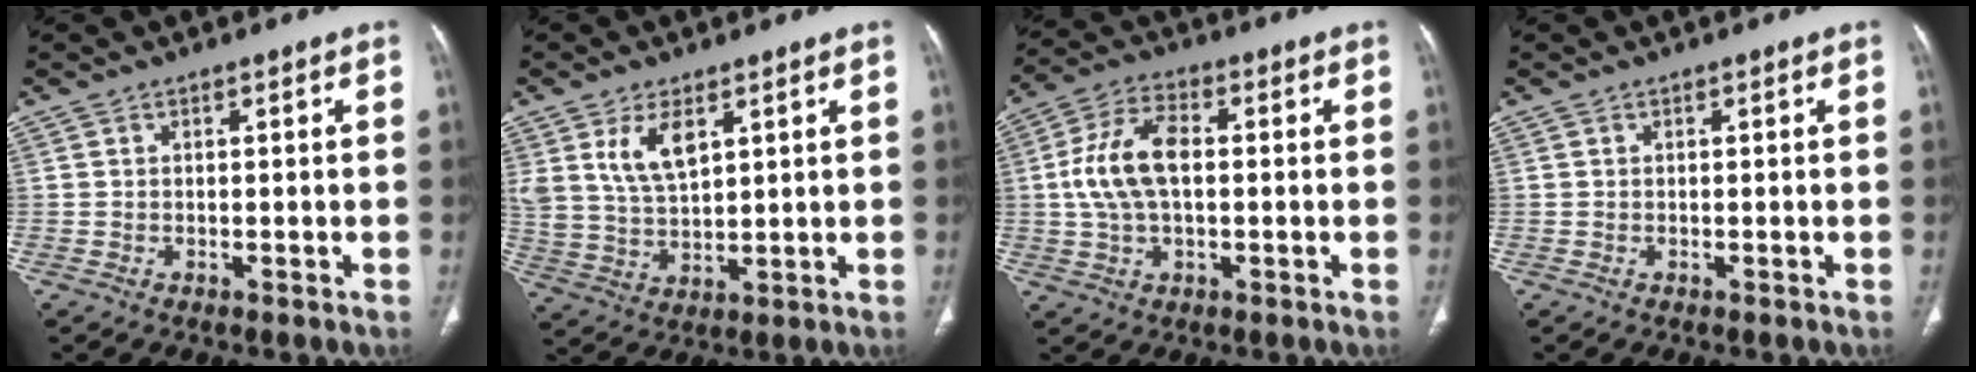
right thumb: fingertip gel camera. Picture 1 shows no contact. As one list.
[{"total": 8.2, "force": [3.9, 4.1, 6.0], "torque": [-0.106, -0.018, 0.086]}, {"total": 11.4, "force": [0.6, 6.4, 9.4], "torque": [-0.189, 0.020, 0.009]}, {"total": 0.0}]